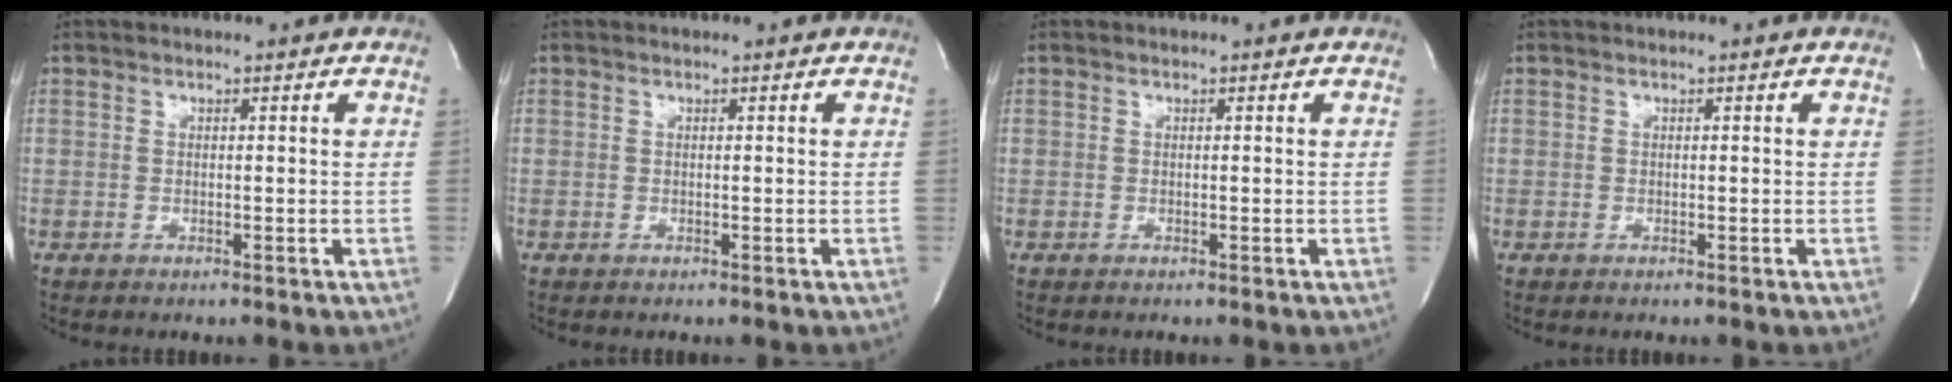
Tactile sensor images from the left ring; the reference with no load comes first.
{"total": 0.0}
{"total": 0.0}
{"total": 0.0}